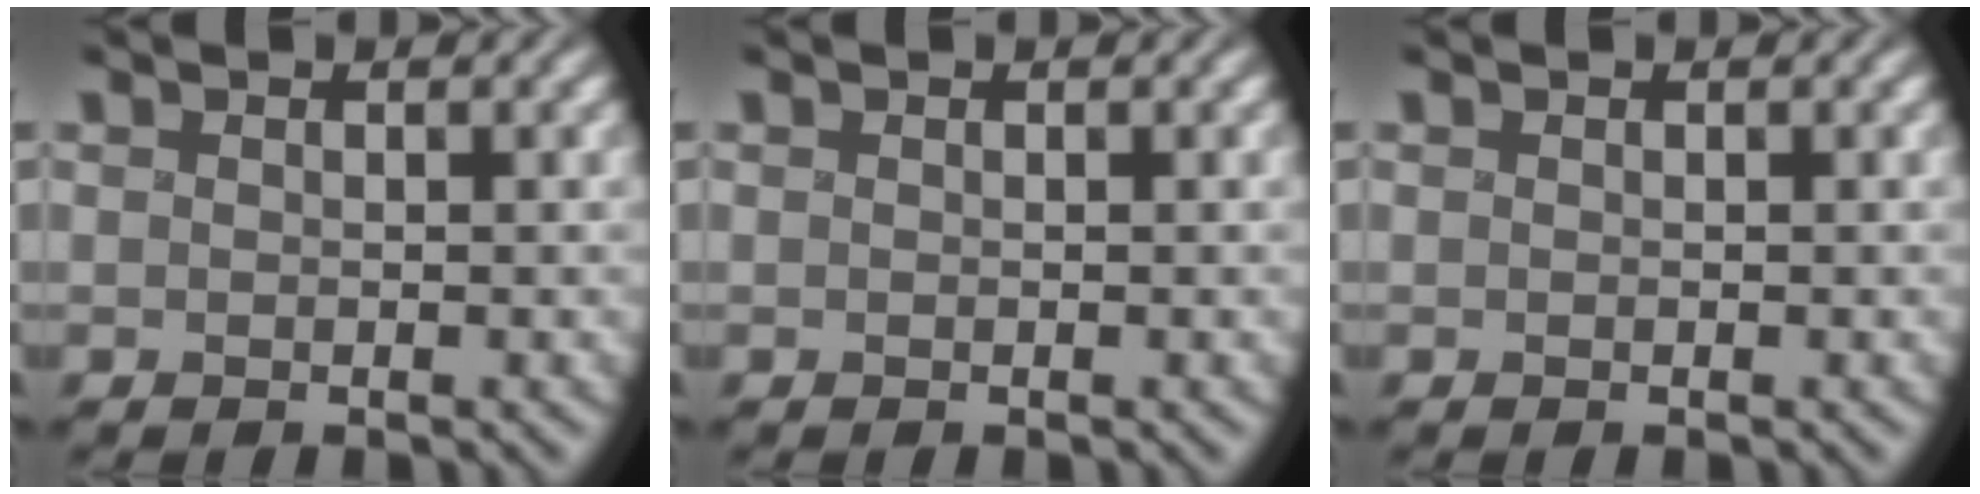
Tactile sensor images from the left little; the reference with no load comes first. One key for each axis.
{"total": 0.0}
{"total": 0.0}